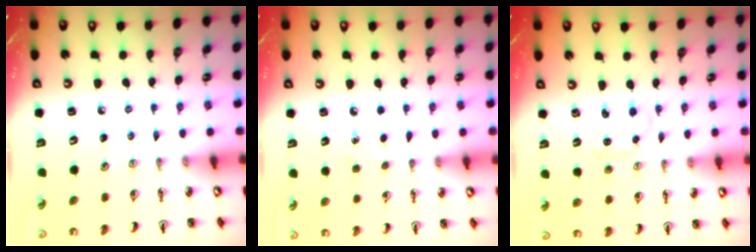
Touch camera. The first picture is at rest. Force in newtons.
{"total": 4.2, "press": 4.2, "slide": 0.5}
{"total": 1.5, "press": 1.5, "slide": 0.2}